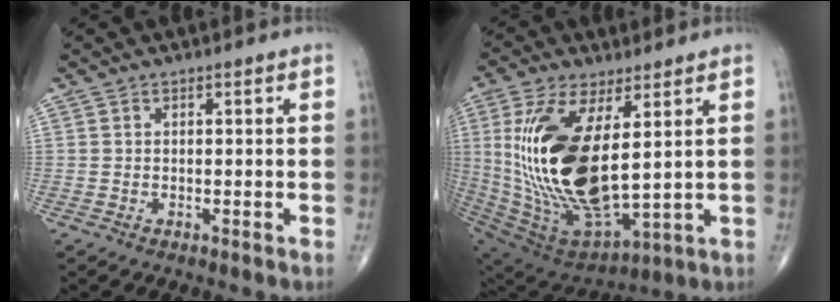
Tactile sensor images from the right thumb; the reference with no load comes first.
{"total": 24.8, "force": [4.0, 10.9, 21.9], "torque": [-0.452, -0.037, 0.091]}